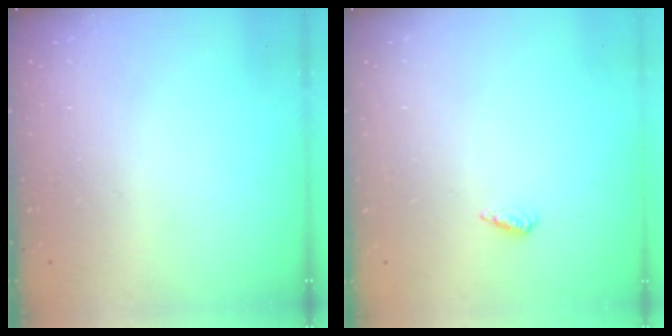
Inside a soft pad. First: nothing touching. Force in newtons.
{"total": 2.6, "press": 2.2, "slide": 1.3}